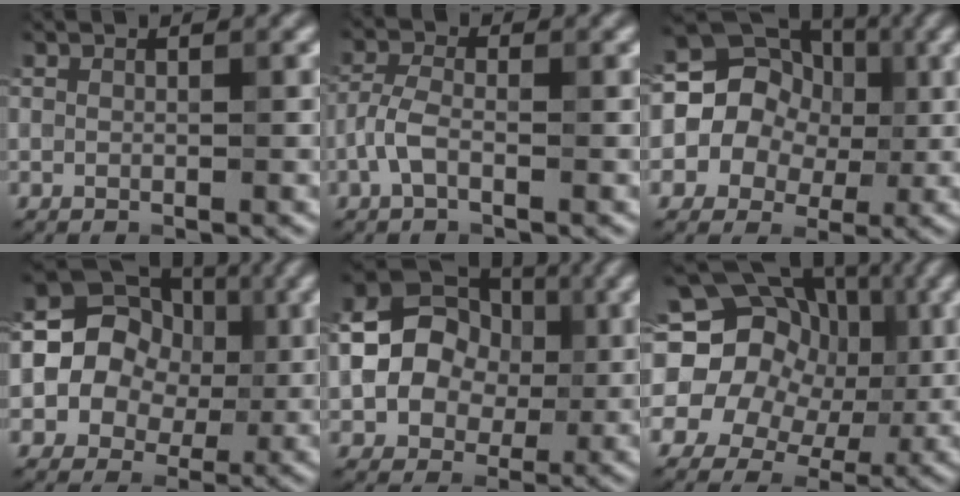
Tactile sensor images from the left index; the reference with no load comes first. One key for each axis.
{"total": 2.4, "fx": -1.0, "fy": 1.0, "fz": 1.9, "tx": -0.042, "ty": 0.006, "tz": -0.028}
{"total": 10.2, "fx": 0.9, "fy": 9.4, "fz": 3.9, "tx": -0.066, "ty": 0.052, "tz": -0.016}
{"total": 9.2, "fx": 0.7, "fy": 8.3, "fz": 3.9, "tx": -0.055, "ty": 0.034, "tz": -0.011}
{"total": 9.1, "fx": 0.2, "fy": 7.8, "fz": 4.7, "tx": -0.072, "ty": 0.022, "tz": -0.019}
{"total": 19.3, "fx": 3.7, "fy": 16.7, "fz": 8.9, "tx": -0.152, "ty": 0.033, "tz": 0.016}